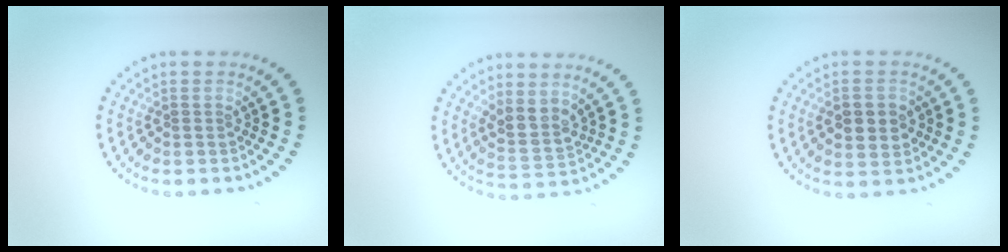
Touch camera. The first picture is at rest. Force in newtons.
{"total": 2.5, "press": 2.1, "slide": 1.4}
{"total": 3.9, "press": 3.9, "slide": 0.2}